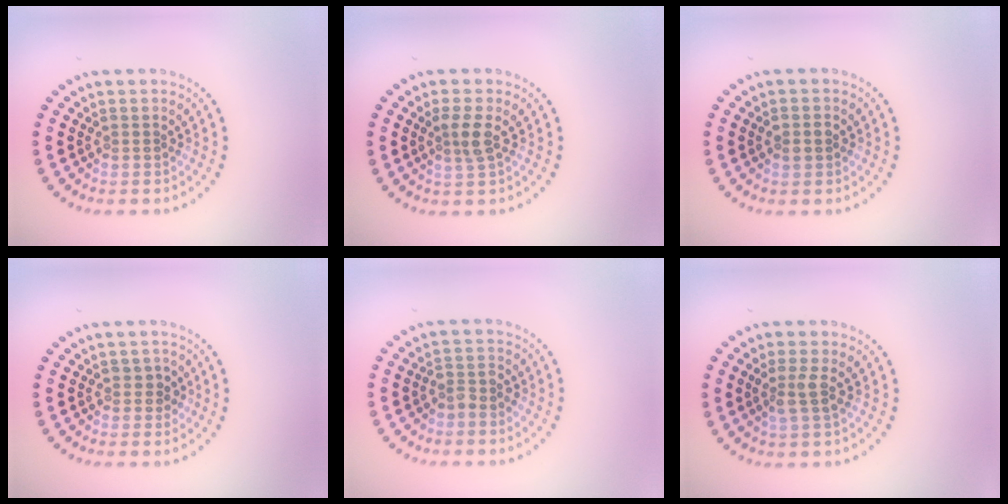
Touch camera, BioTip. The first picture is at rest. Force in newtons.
{"total": 2.2, "press": 1.9, "slide": 1.0}
{"total": 1.1, "press": 1.1, "slide": 0.1}
{"total": 1.1, "press": 1.0, "slide": 0.5}
{"total": 1.5, "press": 1.2, "slide": 0.9}
{"total": 1.9, "press": 1.5, "slide": 1.2}